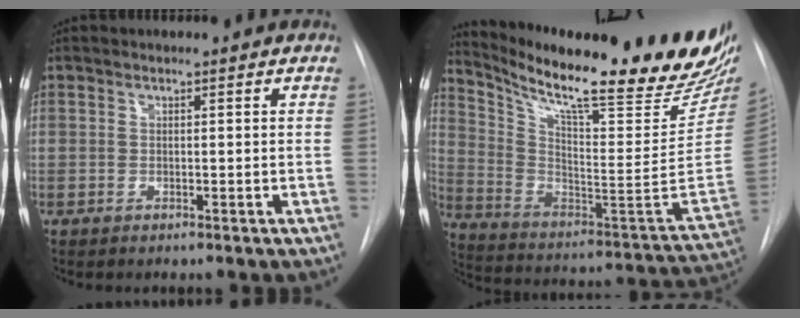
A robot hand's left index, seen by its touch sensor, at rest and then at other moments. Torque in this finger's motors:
{"motor_torque": [0.22, -0.67, 0.25, 0.10]}